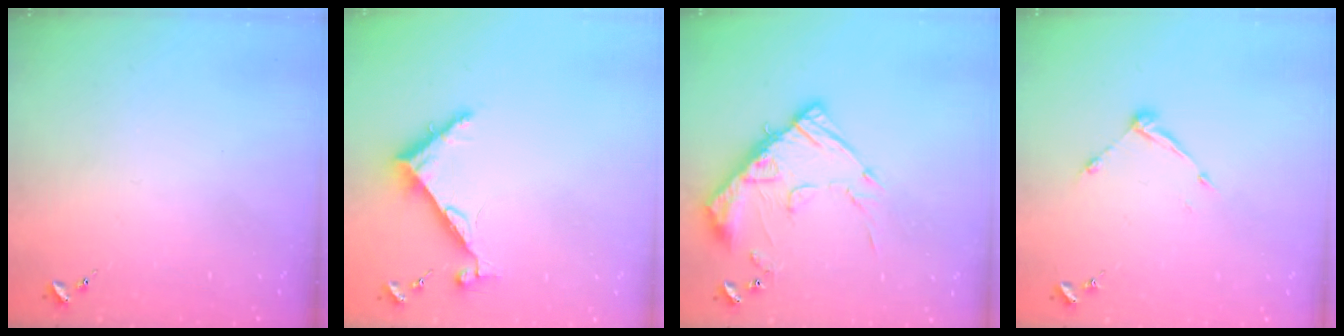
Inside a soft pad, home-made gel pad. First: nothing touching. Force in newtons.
{"total": 6.9, "press": 6.9, "slide": 0.6}
{"total": 14.2, "press": 14.2, "slide": 1.2}
{"total": 7.3, "press": 7.3, "slide": 0.5}